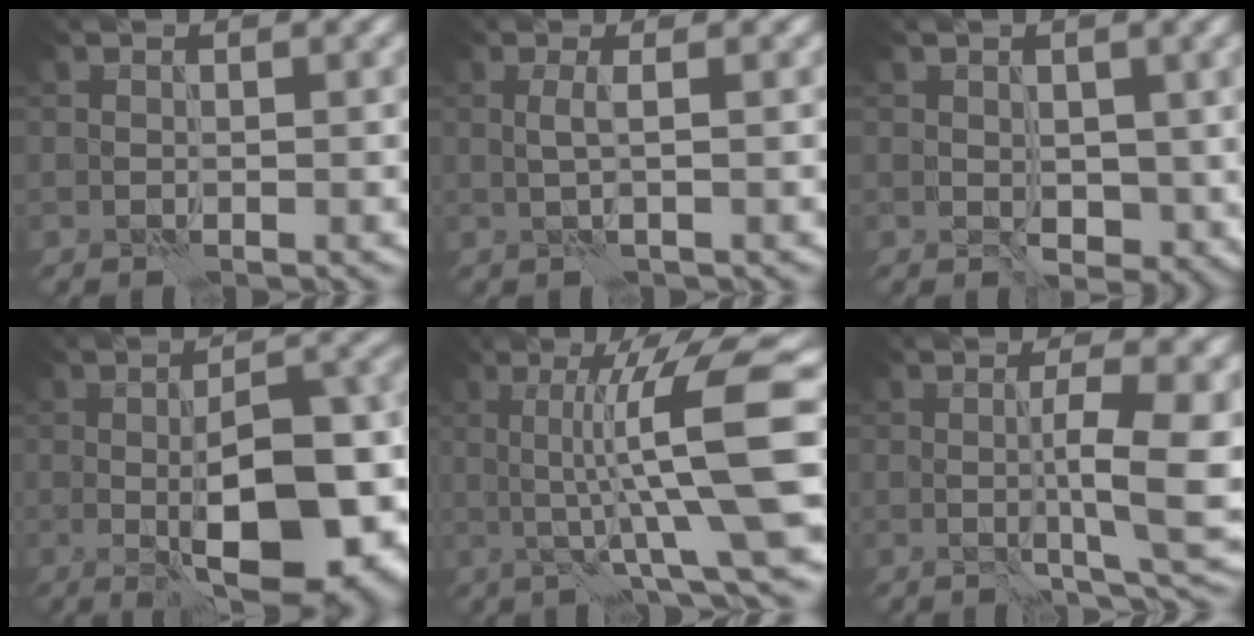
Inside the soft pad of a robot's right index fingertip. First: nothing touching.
{"total": 1.2, "force": [-0.1, -0.3, 1.1], "torque": [-0.024, 0.003, -0.004]}
{"total": 2.8, "force": [-0.1, 1.9, 2.1], "torque": [-0.026, -0.010, -0.001]}
{"total": 14.1, "force": [-3.3, 5.4, 12.6], "torque": [-0.162, 0.000, -0.050]}
{"total": 10.6, "force": [0.4, 1.4, 10.4], "torque": [-0.146, 0.013, 0.007]}
{"total": 6.3, "force": [-0.4, 0.8, 6.2], "torque": [-0.096, -0.002, -0.005]}